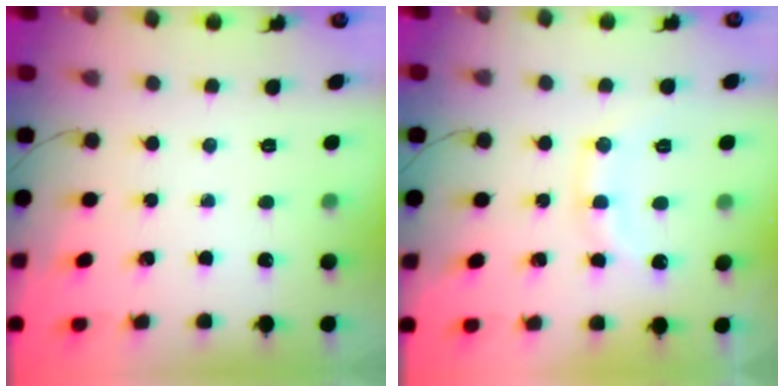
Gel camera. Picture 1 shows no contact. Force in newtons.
{"total": 9.9, "press": 9.9, "slide": 0.2}